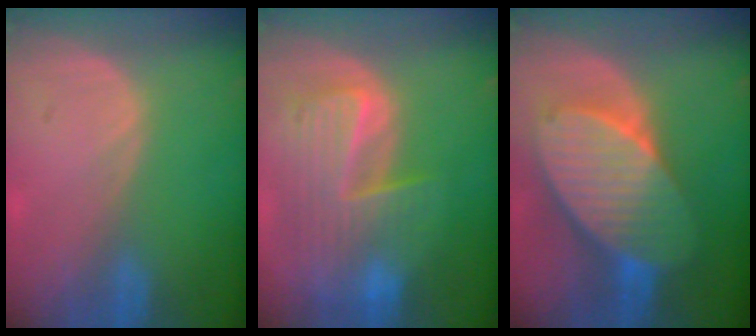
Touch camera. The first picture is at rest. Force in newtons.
{"total": 10.0, "press": 8.7, "slide": 5.0}
{"total": 10.9, "press": 10.9, "slide": 0.6}